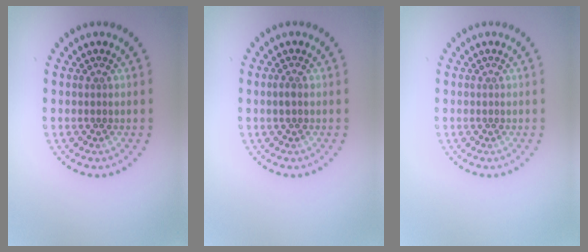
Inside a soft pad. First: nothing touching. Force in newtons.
{"total": 1.0, "press": 1.0, "slide": 0.2}
{"total": 0.0}